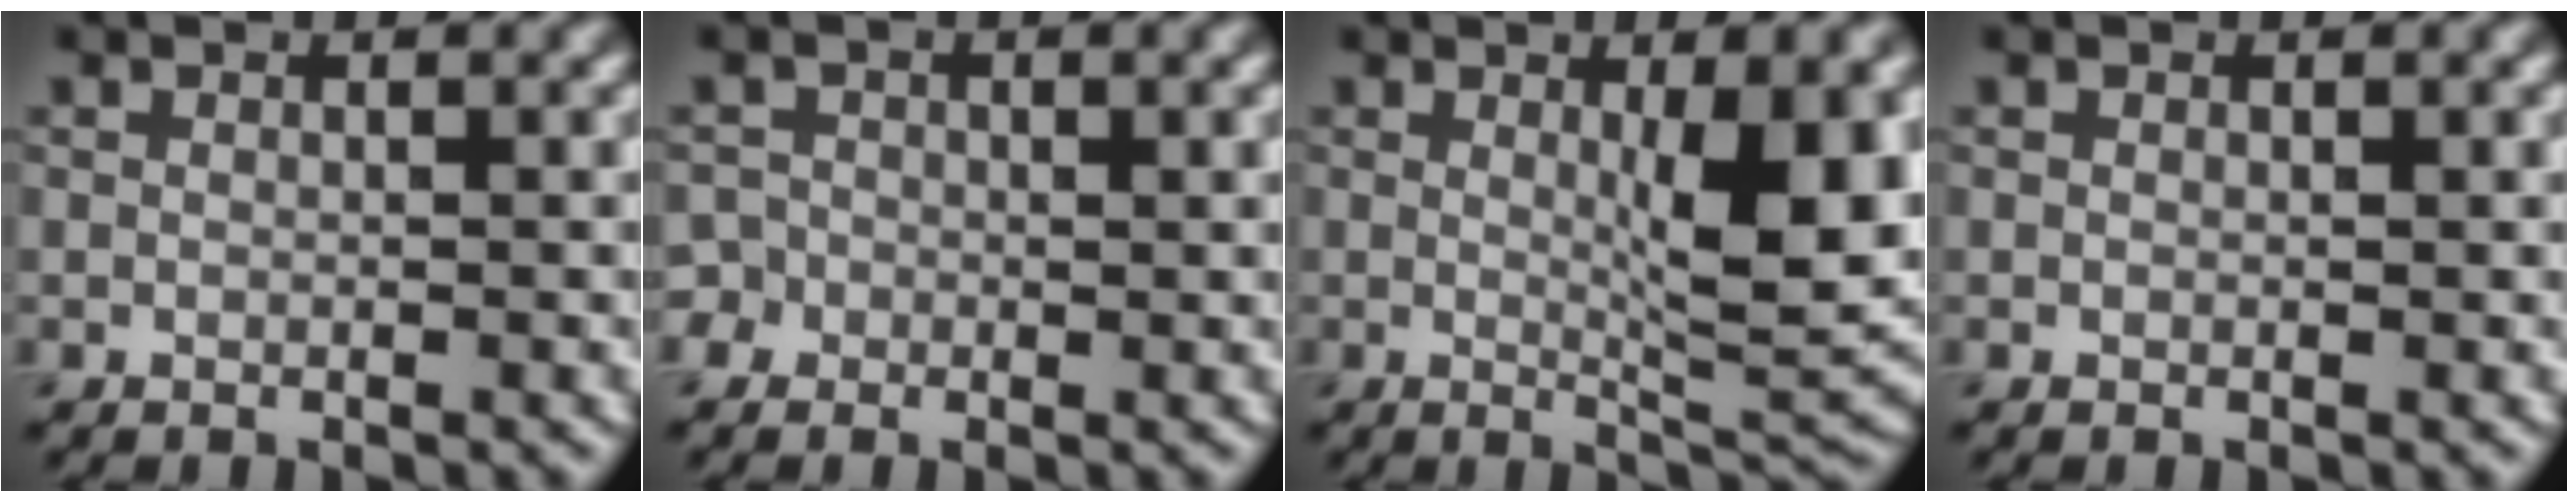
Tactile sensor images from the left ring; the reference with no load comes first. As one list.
[{"total": 1.4, "force": [-0.6, 1.2, 0.2], "torque": [0.002, 0.003, -0.013]}, {"total": 7.4, "force": [1.0, 1.8, 7.2], "torque": [-0.098, -0.013, 0.023]}, {"total": 0.0}]